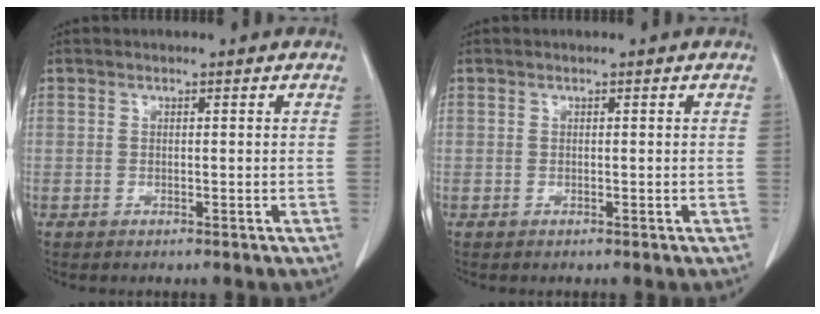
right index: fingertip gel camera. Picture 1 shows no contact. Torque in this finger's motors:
{"motor_torque": [0.00, 0.00, 0.01, 0.00]}